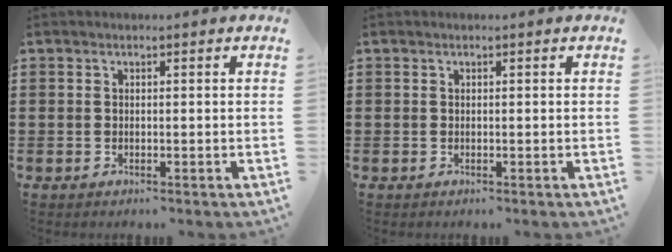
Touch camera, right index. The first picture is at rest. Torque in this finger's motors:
{"motor_torque": [-0.03, 0.03, 0.00, -0.01]}